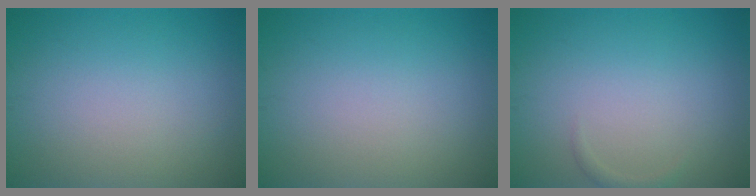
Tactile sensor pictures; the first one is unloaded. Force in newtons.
{"total": 0.0}
{"total": 0.7, "press": 0.7, "slide": 0.0}